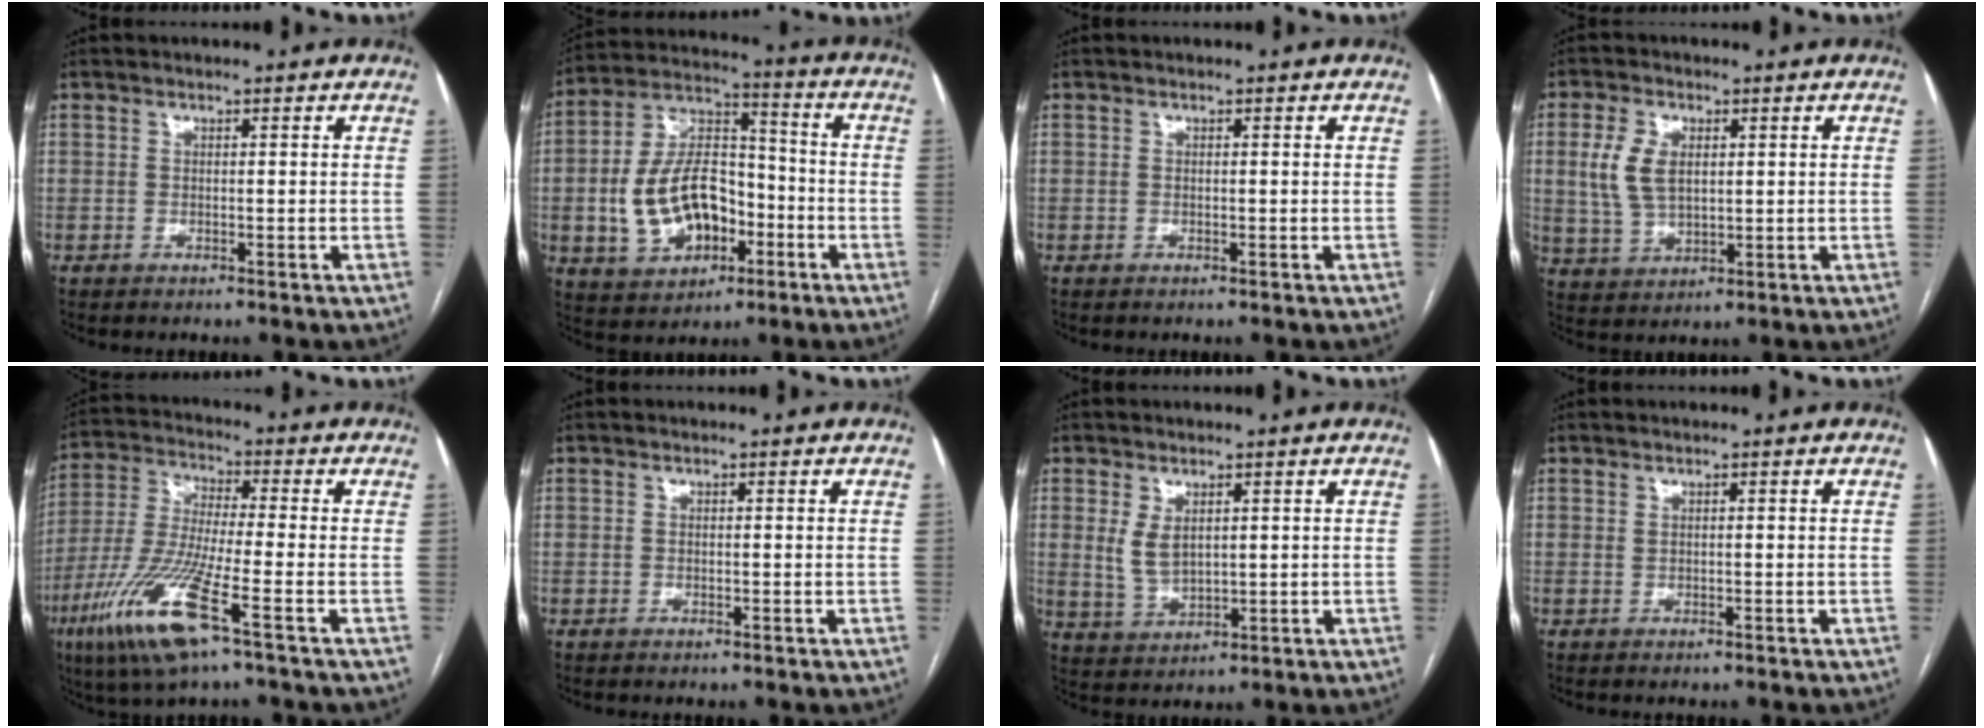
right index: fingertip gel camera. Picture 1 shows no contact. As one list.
[{"total": 14.6, "force": [-3.6, 9.0, 10.9], "torque": [-0.226, 0.023, -0.054]}, {"total": 0.0}, {"total": 7.0, "force": [1.5, 4.1, 5.5], "torque": [-0.130, 0.010, 0.036]}, {"total": 13.8, "force": [-6.6, 0.9, 12.1], "torque": [-0.264, -0.027, -0.129]}, {"total": 0.0}, {"total": 4.3, "force": [1.3, 2.4, 3.3], "torque": [-0.073, -0.002, 0.039]}, {"total": 0.0}]